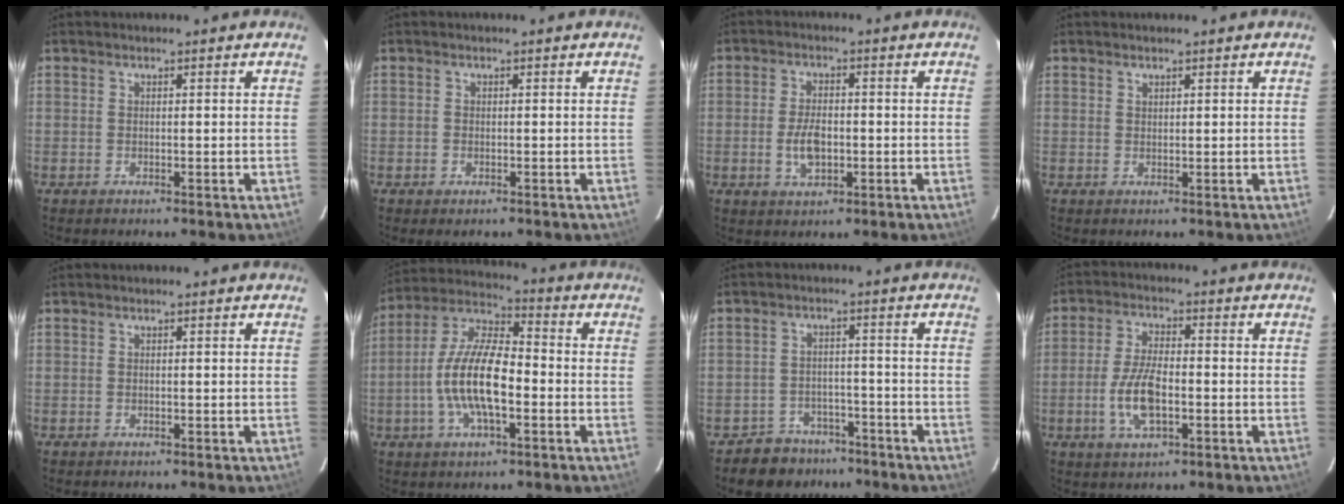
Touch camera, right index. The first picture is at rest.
{"total": 0.9, "force": [-0.5, 0.6, 0.4], "torque": [-0.006, -0.003, -0.009]}
{"total": 6.4, "force": [-1.5, 3.2, 5.3], "torque": [-0.109, -0.001, -0.025]}
{"total": 0.6, "force": [0.5, 0.3, 0.1], "torque": [-0.001, 0.001, 0.011]}
{"total": 0.0}
{"total": 14.2, "force": [-3.2, 5.3, 12.8], "torque": [-0.259, 0.002, -0.065]}
{"total": 7.1, "force": [-5.4, 4.5, 0.5], "torque": [-0.022, 0.027, -0.076]}
{"total": 8.8, "force": [-2.4, 3.7, 7.6], "torque": [-0.159, -0.001, -0.044]}